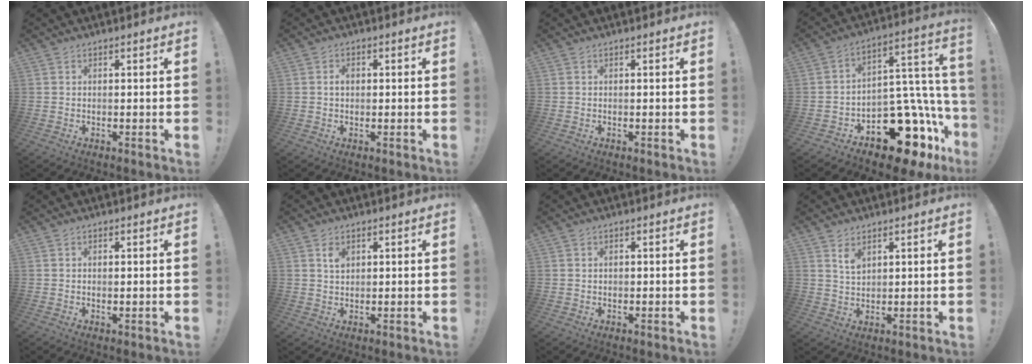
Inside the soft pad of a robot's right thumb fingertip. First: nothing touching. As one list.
[{"total": 2.1, "force": [0.2, 1.5, 1.4], "torque": [-0.026, 0.005, 0.001]}, {"total": 0.0}, {"total": 19.0, "force": [-11.2, 10.6, 11.1], "torque": [-0.101, 0.060, -0.173]}, {"total": 0.5, "force": [0.4, 0.2, 0.3], "torque": [0.001, -0.002, 0.006]}, {"total": 3.0, "force": [1.5, 2.0, 1.7], "torque": [-0.013, -0.009, 0.022]}, {"total": 0.9, "force": [0.3, 0.9, 0.2], "torque": [0.005, -0.001, 0.003]}, {"total": 4.5, "force": [3.0, 2.6, 2.1], "torque": [-0.028, -0.022, 0.053]}]